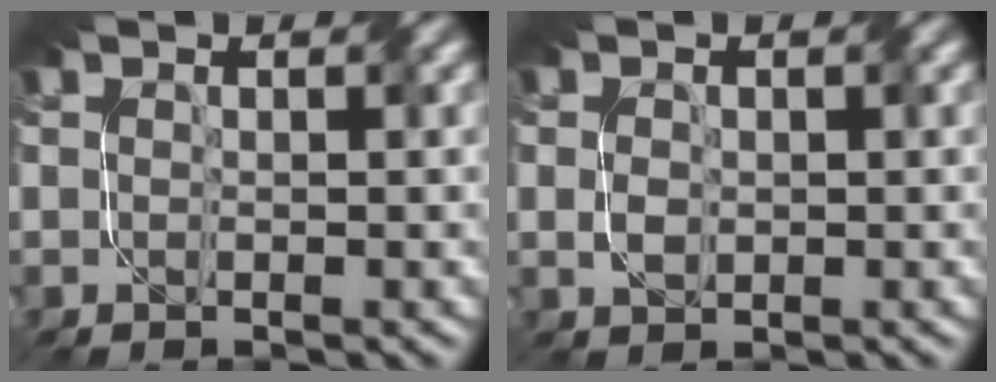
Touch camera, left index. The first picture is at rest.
{"total": 1.0, "force": [-0.5, 0.6, 0.7], "torque": [-0.021, 0.002, -0.009]}